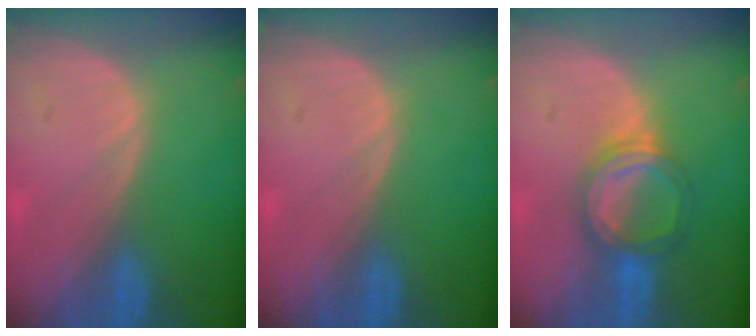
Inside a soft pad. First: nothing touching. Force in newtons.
{"total": 0.0}
{"total": 5.9, "press": 5.5, "slide": 2.0}